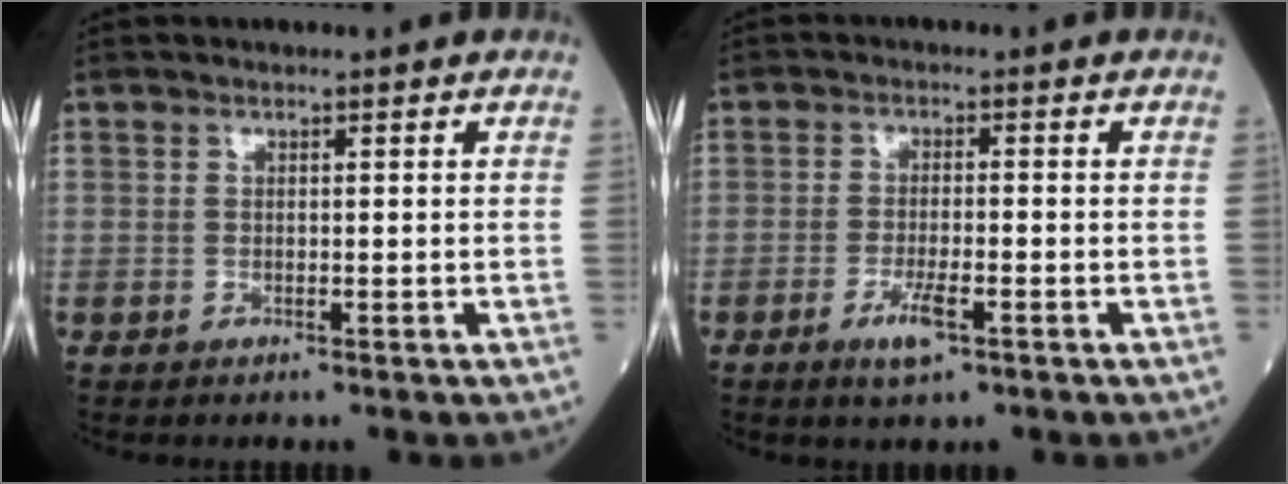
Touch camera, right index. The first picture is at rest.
{"total": 4.3, "force": [-2.2, 0.8, 3.6], "torque": [-0.071, -0.004, -0.040]}